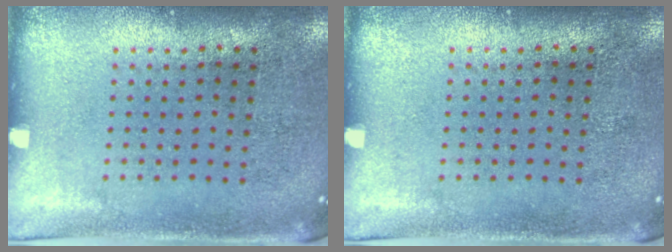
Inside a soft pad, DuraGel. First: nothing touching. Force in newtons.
{"total": 0.0}